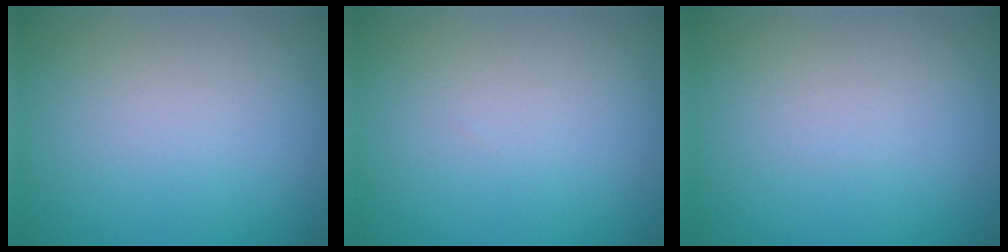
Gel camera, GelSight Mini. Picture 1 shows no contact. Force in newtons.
{"total": 0.0}
{"total": 0.0}